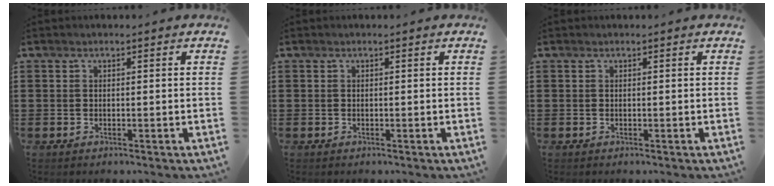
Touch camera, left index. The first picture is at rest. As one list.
[{"total": 0.0}, {"total": 0.0}]